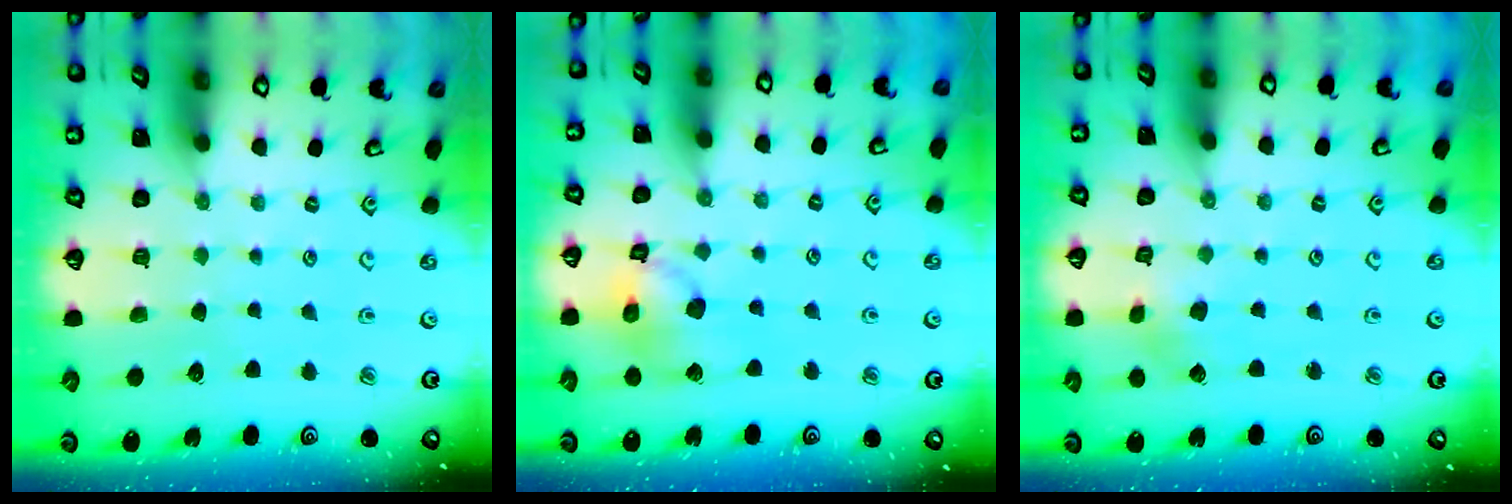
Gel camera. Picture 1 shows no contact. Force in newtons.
{"total": 14.1, "press": 14.0, "slide": 1.8}
{"total": 2.6, "press": 2.6, "slide": 0.4}